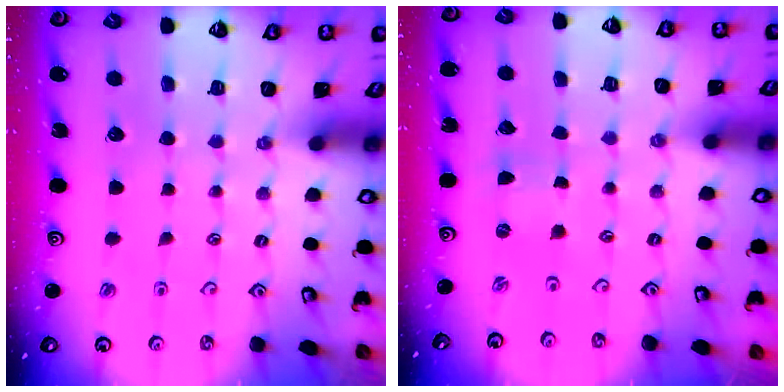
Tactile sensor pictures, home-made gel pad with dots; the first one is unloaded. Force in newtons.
{"total": 0.0}